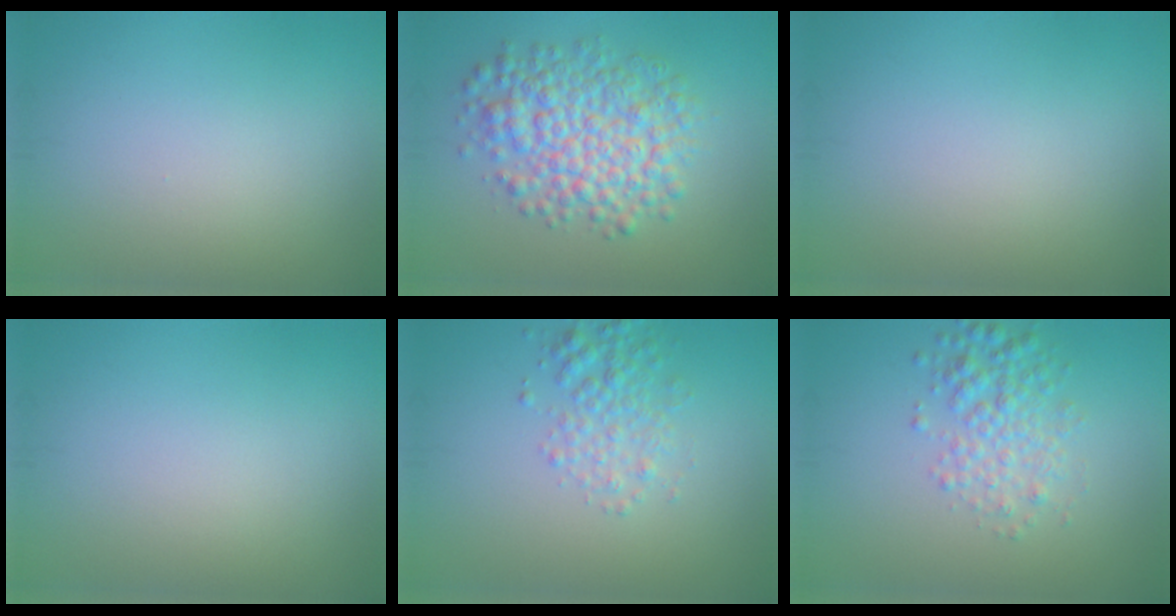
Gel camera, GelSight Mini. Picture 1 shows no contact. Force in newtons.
{"total": 6.8, "press": 6.8, "slide": 0.0}
{"total": 0.0}
{"total": 0.0}
{"total": 2.9, "press": 2.9, "slide": 0.1}
{"total": 3.4, "press": 3.4, "slide": 0.0}